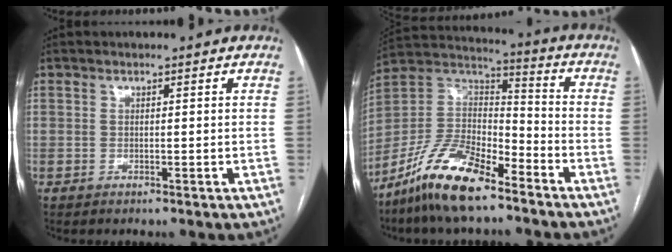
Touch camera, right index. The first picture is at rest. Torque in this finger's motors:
{"motor_torque": [0.60, -0.98, -0.07, -0.21]}